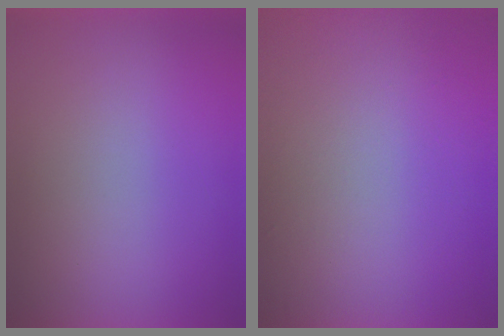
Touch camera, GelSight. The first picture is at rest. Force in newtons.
{"total": 5.5}